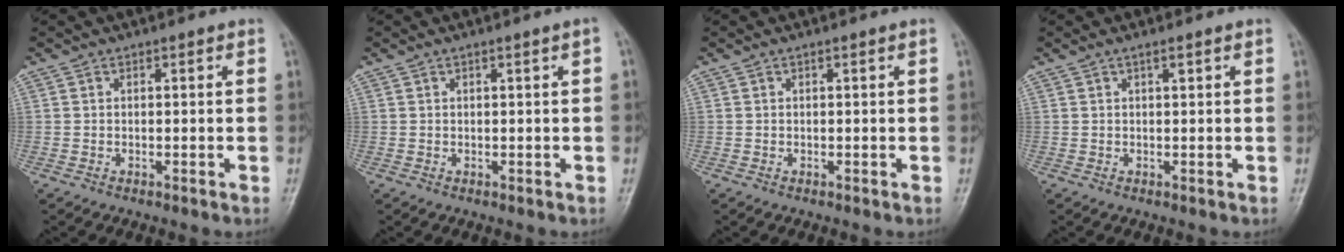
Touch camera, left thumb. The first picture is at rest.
{"total": 0.9, "force": [0.3, -0.1, 0.8], "torque": [-0.013, 0.005, 0.006]}
{"total": 0.0}
{"total": 1.1, "force": [0.6, 0.1, 0.9], "torque": [-0.019, 0.006, 0.011]}